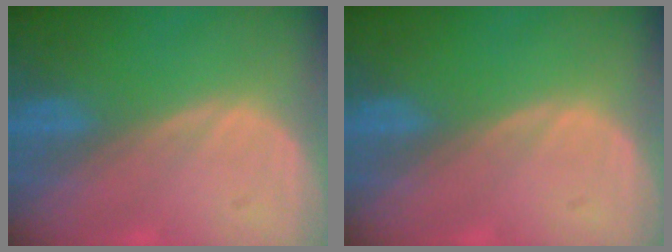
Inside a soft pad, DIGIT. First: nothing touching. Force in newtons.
{"total": 0.0}